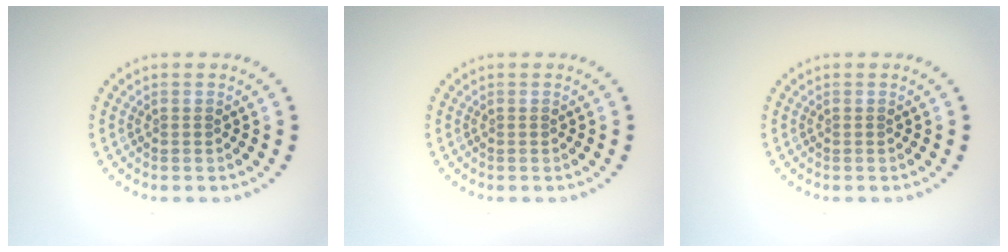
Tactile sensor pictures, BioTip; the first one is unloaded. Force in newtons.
{"total": 0.0}
{"total": 0.0}